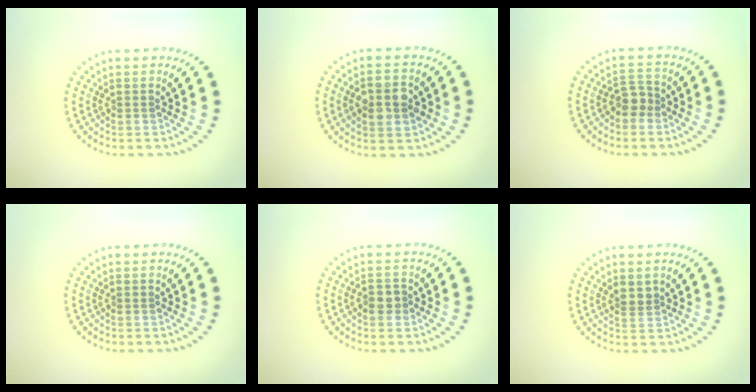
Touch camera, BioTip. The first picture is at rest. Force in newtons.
{"total": 4.5, "press": 4.5, "slide": 0.1}
{"total": 2.1, "press": 1.9, "slide": 0.9}
{"total": 0.0}
{"total": 1.7, "press": 1.7, "slide": 0.3}
{"total": 1.5, "press": 1.2, "slide": 0.9}